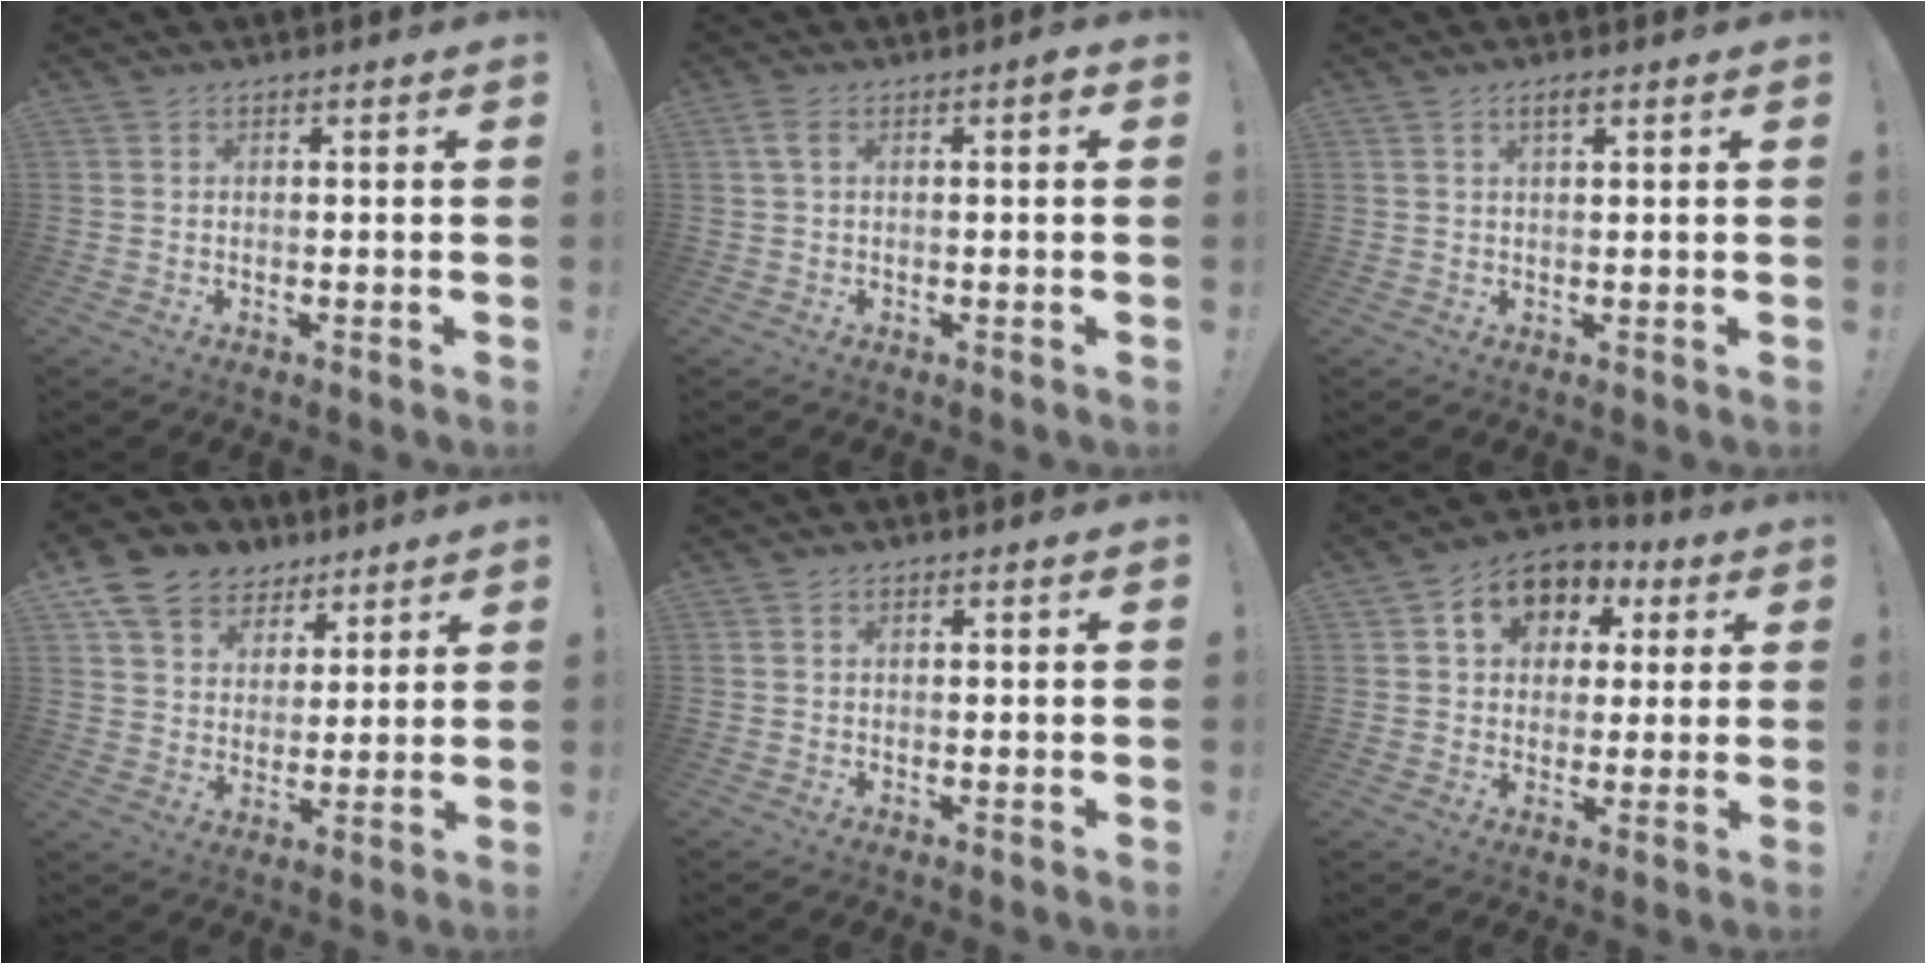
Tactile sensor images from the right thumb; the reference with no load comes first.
{"total": 2.9, "force": [0.5, 1.1, 2.6], "torque": [-0.045, 0.005, 0.008]}
{"total": 2.3, "force": [1.4, 0.5, 1.8], "torque": [-0.032, 0.000, 0.022]}
{"total": 11.5, "force": [7.2, 8.4, 2.9], "torque": [-0.046, -0.049, 0.146]}
{"total": 0.5, "force": [0.4, 0.2, 0.3], "torque": [-0.008, 0.002, 0.008]}
{"total": 10.6, "force": [3.7, 8.6, 5.0], "torque": [-0.069, -0.010, 0.072]}